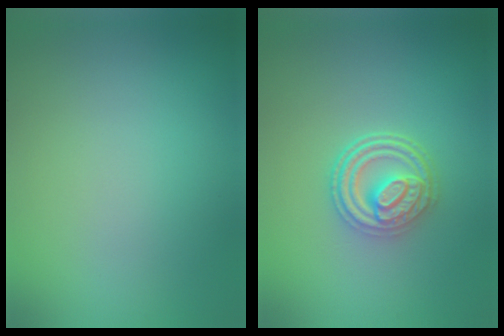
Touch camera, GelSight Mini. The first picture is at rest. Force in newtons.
{"total": 4.3, "press": 3.5, "slide": 2.5}